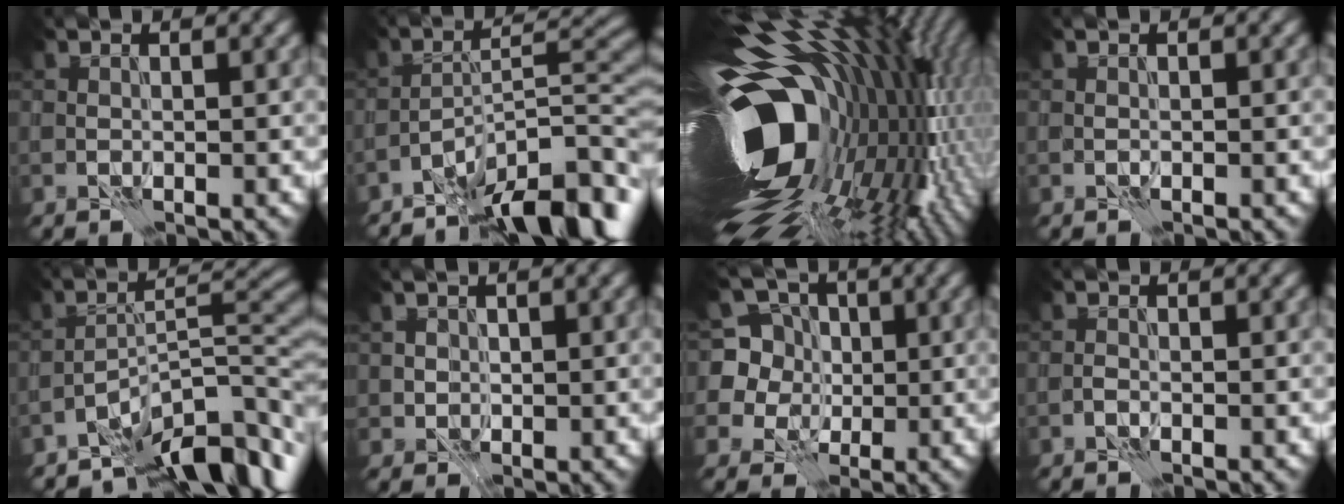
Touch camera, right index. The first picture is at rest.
{"total": 8.9, "force": [-6.3, 2.3, 5.8], "torque": [-0.073, 0.012, -0.114]}
{"total": 19.3, "force": [-0.1, 11.2, 15.7], "torque": [-0.279, -0.040, 0.009]}
{"total": 0.0}
{"total": 9.1, "force": [-6.9, 2.8, 5.3], "torque": [-0.054, 0.007, -0.130]}
{"total": 1.6, "force": [0.6, 1.5, 0.3], "torque": [0.001, 0.000, 0.009]}
{"total": 8.3, "force": [1.9, 7.6, 2.7], "torque": [-0.059, 0.036, 0.012]}
{"total": 0.5, "force": [-0.5, 0.1, 0.1], "torque": [-0.001, 0.005, -0.011]}